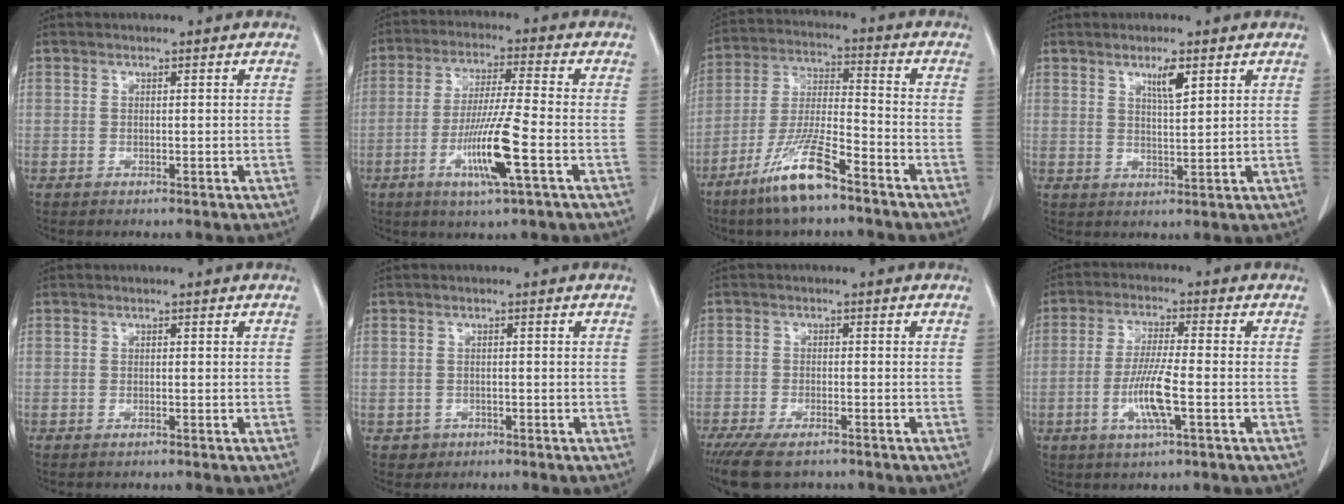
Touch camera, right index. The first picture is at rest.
{"total": 10.8, "force": [-3.8, -0.2, 10.1], "torque": [-0.196, -0.016, -0.072]}
{"total": 11.6, "force": [-7.8, 1.4, 8.4], "torque": [-0.176, -0.023, -0.152]}
{"total": 3.7, "force": [2.1, 0.5, 3.0], "torque": [-0.053, -0.004, 0.037]}
{"total": 0.6, "force": [-0.5, 0.1, 0.3], "torque": [-0.012, -0.002, -0.007]}
{"total": 2.0, "force": [-1.0, 1.8, 0.0], "torque": [0.002, 0.009, -0.015]}
{"total": 7.8, "force": [-6.1, 2.4, 4.2], "torque": [-0.067, -0.013, -0.098]}
{"total": 7.7, "force": [-2.3, 0.4, 7.3], "torque": [-0.146, -0.008, -0.046]}